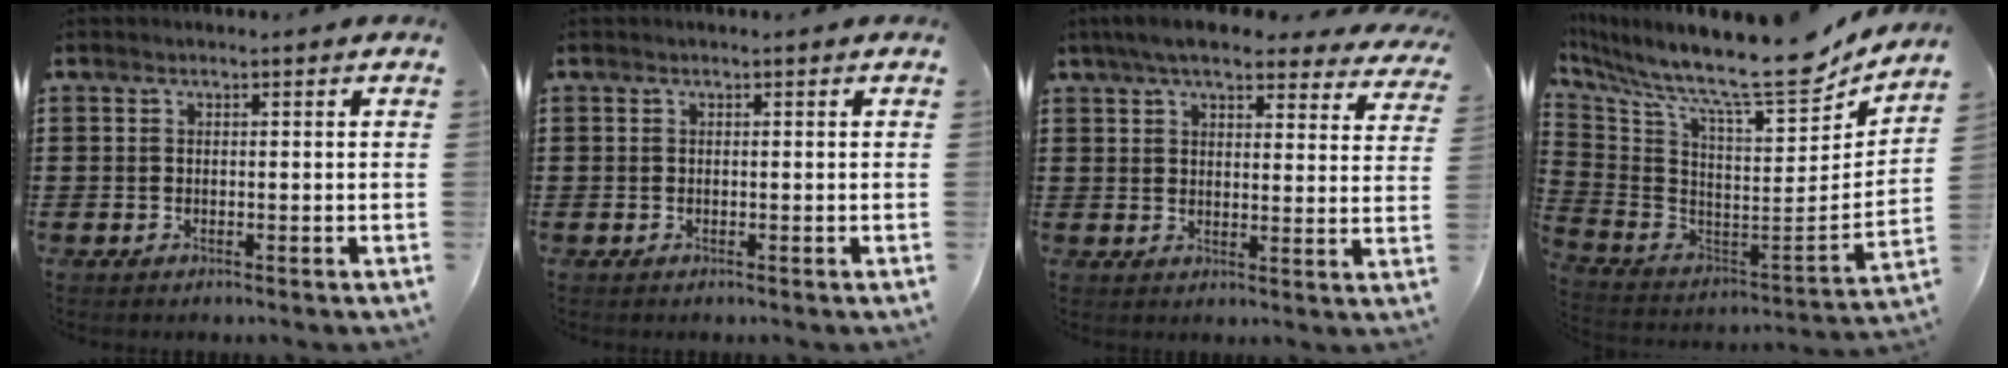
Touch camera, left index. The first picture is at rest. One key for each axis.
{"total": 0.0}
{"total": 6.9, "fx": 5.9, "fy": 1.2, "fz": 3.3, "tx": -0.076, "ty": -0.014, "tz": 0.107}
{"total": 12.4, "fx": 10.1, "fy": 1.7, "fz": 6.9, "tx": -0.139, "ty": -0.098, "tz": 0.160}